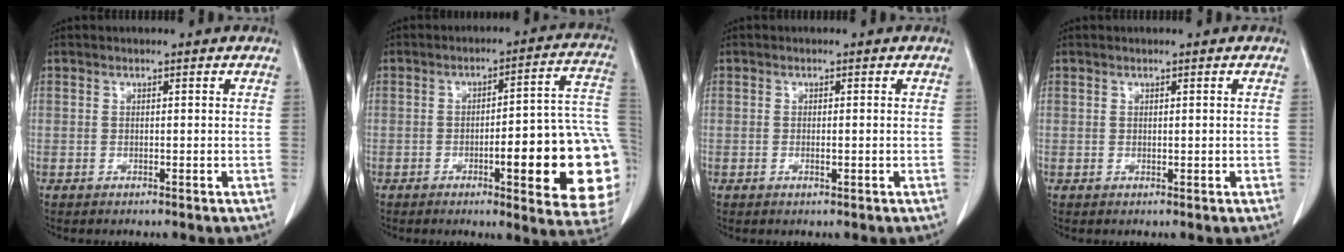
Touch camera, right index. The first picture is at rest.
{"total": 19.1, "force": [-4.5, 2.7, 18.4], "torque": [-0.140, 0.026, -0.045]}
{"total": 0.9, "force": [-0.3, 0.1, 0.8], "torque": [-0.015, 0.001, -0.004]}
{"total": 0.0}